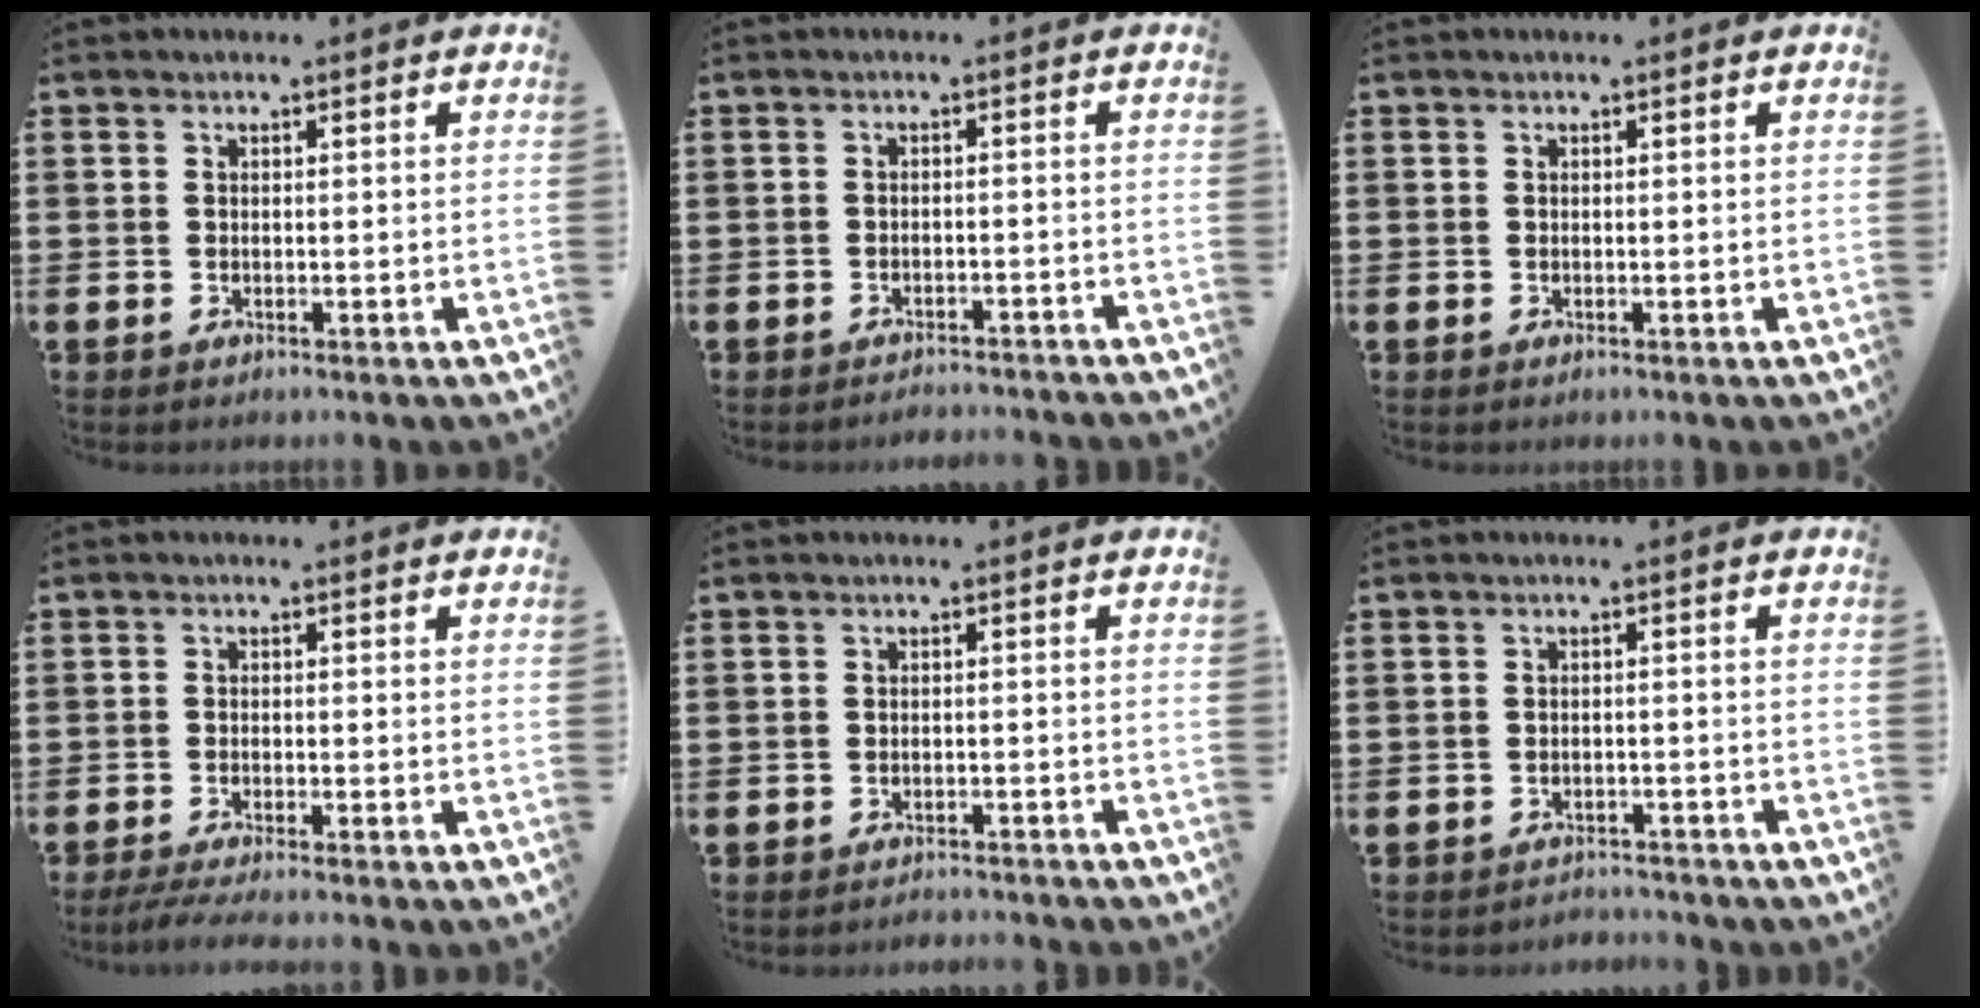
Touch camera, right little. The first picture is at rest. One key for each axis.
{"total": 1.5, "fx": -1.5, "fy": -0.1, "fz": -0.1, "tx": -0.001, "ty": 0.004, "tz": -0.032}
{"total": 0.0}
{"total": 1.9, "fx": -1.4, "fy": 0.0, "fz": 1.3, "tx": -0.019, "ty": 0.000, "tz": -0.026}
{"total": 1.2, "fx": -1.2, "fy": -0.1, "fz": -0.1, "tx": -0.001, "ty": 0.003, "tz": -0.026}
{"total": 1.7, "fx": -1.7, "fy": 0.0, "fz": -0.2, "tx": -0.002, "ty": 0.004, "tz": -0.037}